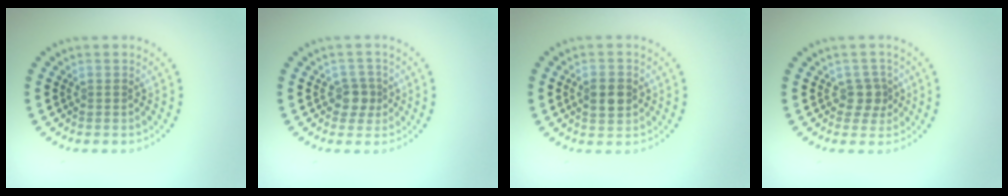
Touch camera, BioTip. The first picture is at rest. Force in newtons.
{"total": 1.9, "press": 1.5, "slide": 1.1}
{"total": 2.9, "press": 2.9, "slide": 0.0}
{"total": 1.9, "press": 1.5, "slide": 1.1}